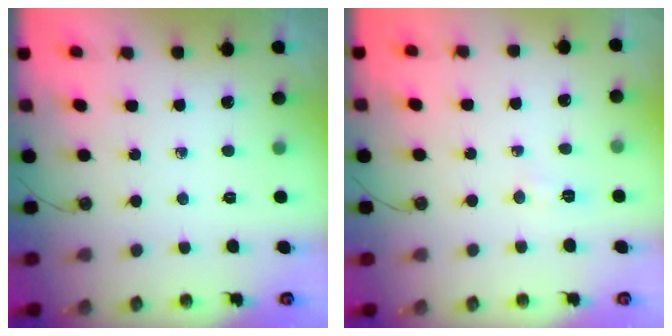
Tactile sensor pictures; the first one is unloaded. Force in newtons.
{"total": 3.4, "press": 3.4, "slide": 0.6}